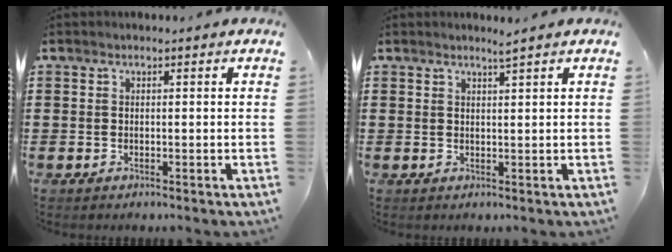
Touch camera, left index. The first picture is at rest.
{"total": 1.7, "force": [1.5, -0.2, 0.9], "torque": [-0.018, -0.001, 0.027]}